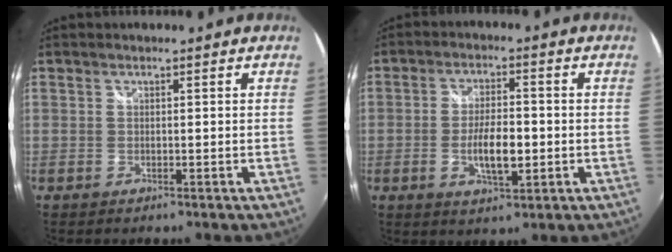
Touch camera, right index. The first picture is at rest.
{"total": 7.4, "force": [-1.6, 2.7, 6.7], "torque": [-0.128, -0.004, -0.025]}